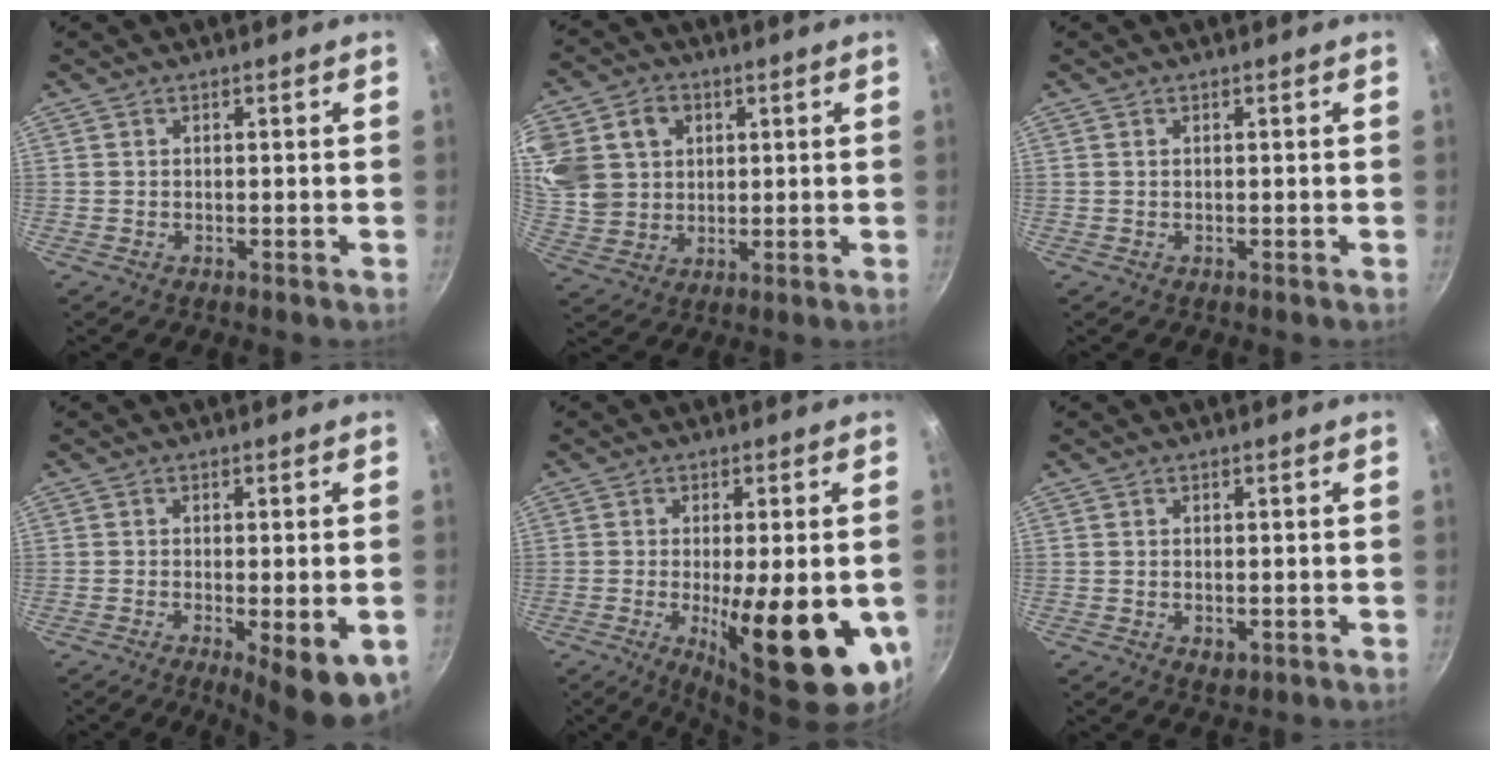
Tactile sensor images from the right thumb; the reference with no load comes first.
{"total": 19.0, "force": [5.4, 15.7, 9.3], "torque": [-0.217, 0.021, 0.110]}
{"total": 0.0}
{"total": 10.3, "force": [-3.4, 3.0, 9.3], "torque": [-0.118, -0.004, -0.041]}
{"total": 19.1, "force": [-4.4, 5.8, 17.7], "torque": [-0.229, -0.010, -0.050]}
{"total": 2.3, "force": [-0.5, 1.5, 1.7], "torque": [-0.025, -0.006, -0.005]}